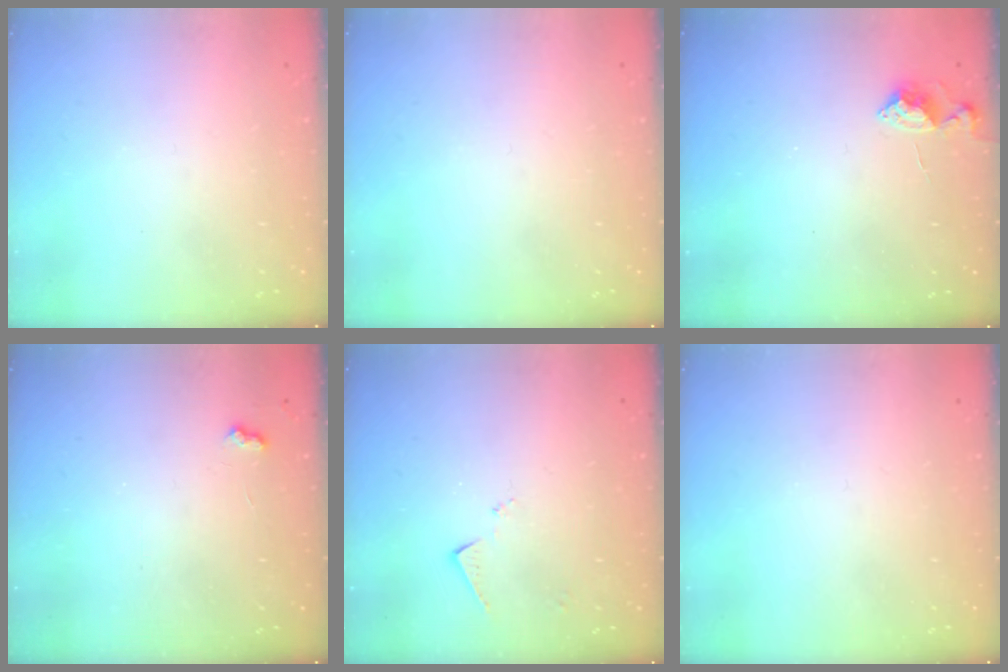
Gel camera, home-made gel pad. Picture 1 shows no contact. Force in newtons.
{"total": 0.0}
{"total": 4.7, "press": 4.7, "slide": 0.7}
{"total": 3.9, "press": 3.9, "slide": 0.5}
{"total": 7.4, "press": 7.4, "slide": 0.2}
{"total": 0.0}